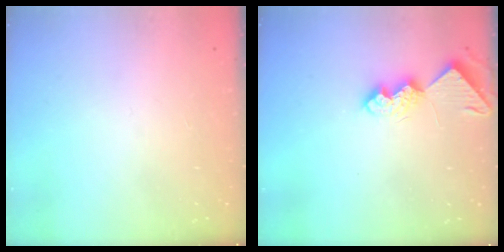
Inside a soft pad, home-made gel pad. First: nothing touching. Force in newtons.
{"total": 9.2, "press": 9.2, "slide": 0.6}